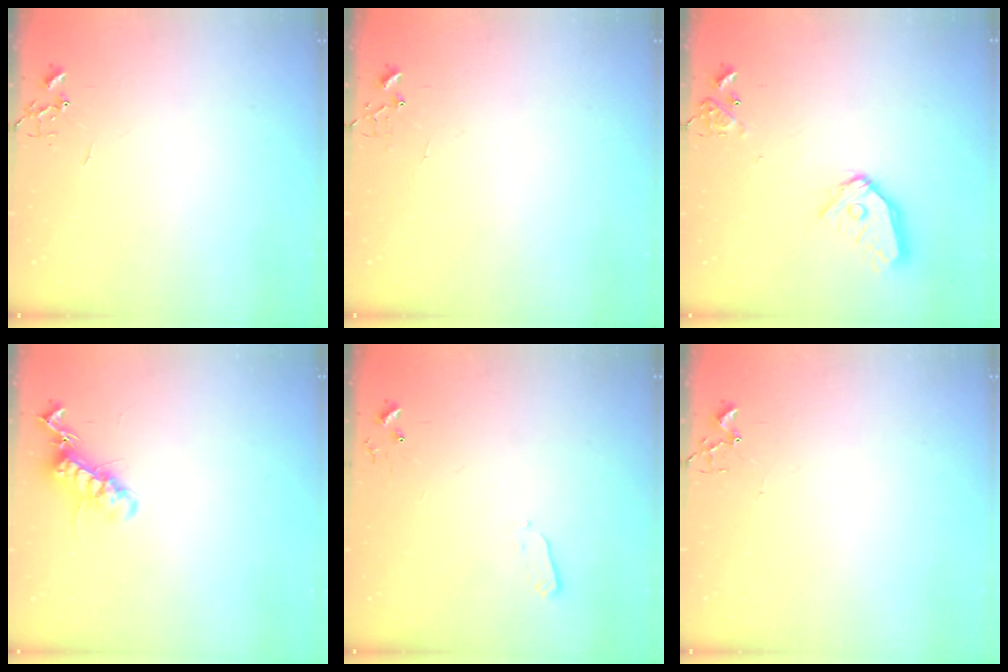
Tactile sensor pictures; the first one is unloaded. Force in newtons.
{"total": 4.2, "press": 4.2, "slide": 0.3}
{"total": 13.7, "press": 13.6, "slide": 1.7}
{"total": 12.9, "press": 12.9, "slide": 0.3}
{"total": 2.4, "press": 2.3, "slide": 0.4}
{"total": 1.7, "press": 1.6, "slide": 0.2}